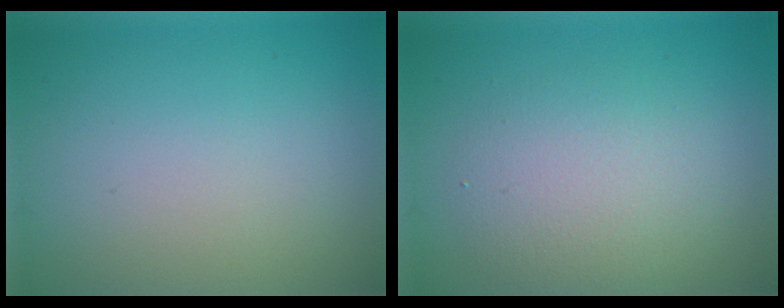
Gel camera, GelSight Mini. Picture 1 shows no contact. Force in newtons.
{"total": 4.2, "press": 4.2, "slide": 0.1}